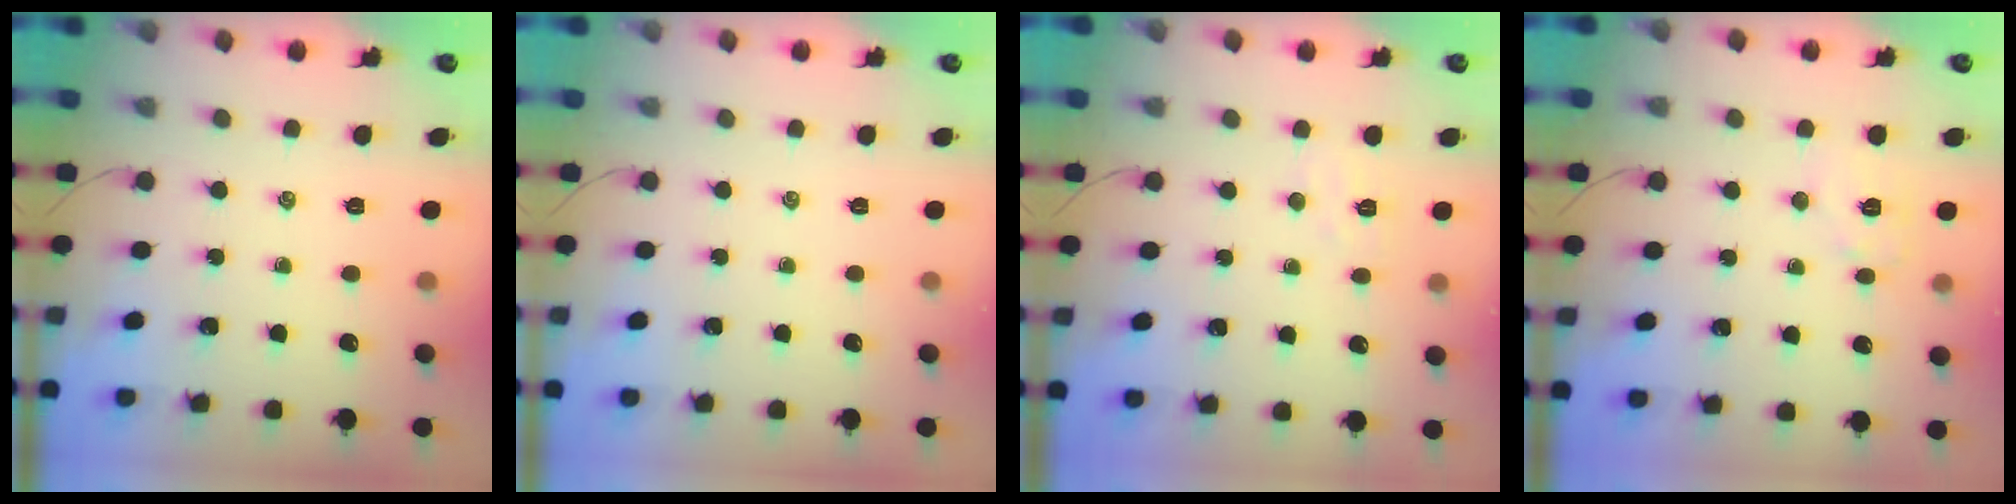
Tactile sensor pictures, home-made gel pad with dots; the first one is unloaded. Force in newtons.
{"total": 0.0}
{"total": 3.4, "press": 3.3, "slide": 0.8}
{"total": 7.2, "press": 7.2, "slide": 0.9}